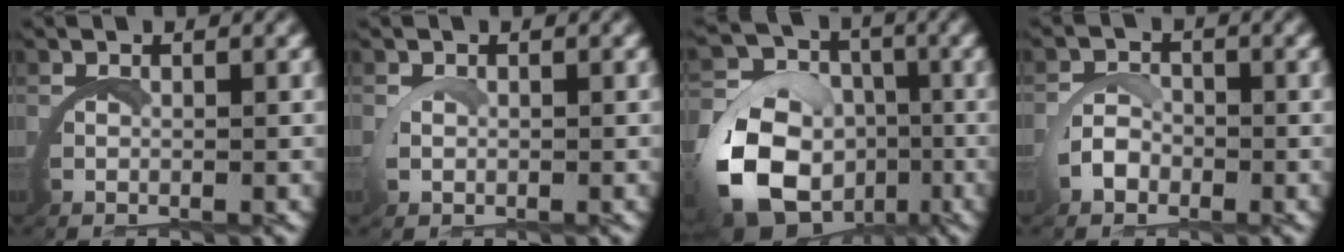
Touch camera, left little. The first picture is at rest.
{"total": 0.6, "force": [0.5, 0.1, 0.1], "torque": [-0.018, -0.009, 0.012]}
{"total": 10.6, "force": [-3.1, 8.8, 5.1], "torque": [-0.117, -0.046, -0.049]}
{"total": 1.2, "force": [-0.3, 1.0, 0.6], "torque": [-0.011, 0.001, -0.013]}